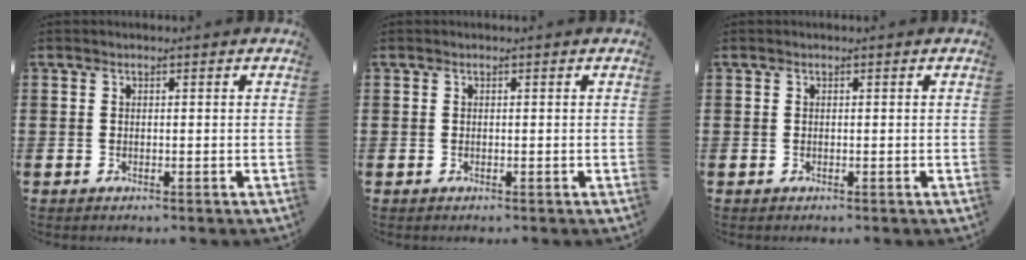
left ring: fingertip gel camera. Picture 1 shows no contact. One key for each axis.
{"total": 0.0}
{"total": 0.0}